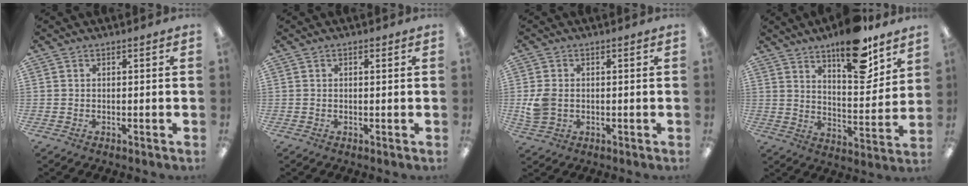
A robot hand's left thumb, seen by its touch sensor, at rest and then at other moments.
{"total": 0.8, "force": [0.3, 0.3, 0.6], "torque": [-0.006, 0.000, 0.004]}
{"total": 5.2, "force": [-0.2, 4.1, 3.1], "torque": [-0.061, 0.001, -0.003]}
{"total": 16.8, "force": [12.4, 6.3, 9.4], "torque": [-0.120, -0.081, 0.207]}